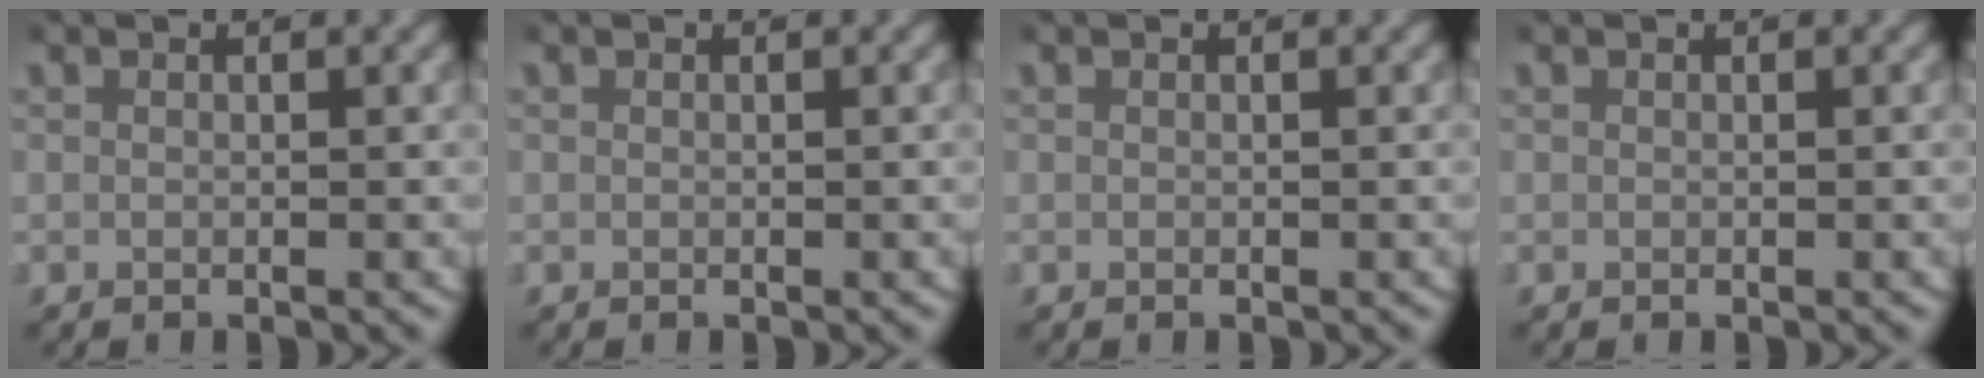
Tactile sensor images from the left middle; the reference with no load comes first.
{"total": 0.0}
{"total": 0.0}
{"total": 0.0}